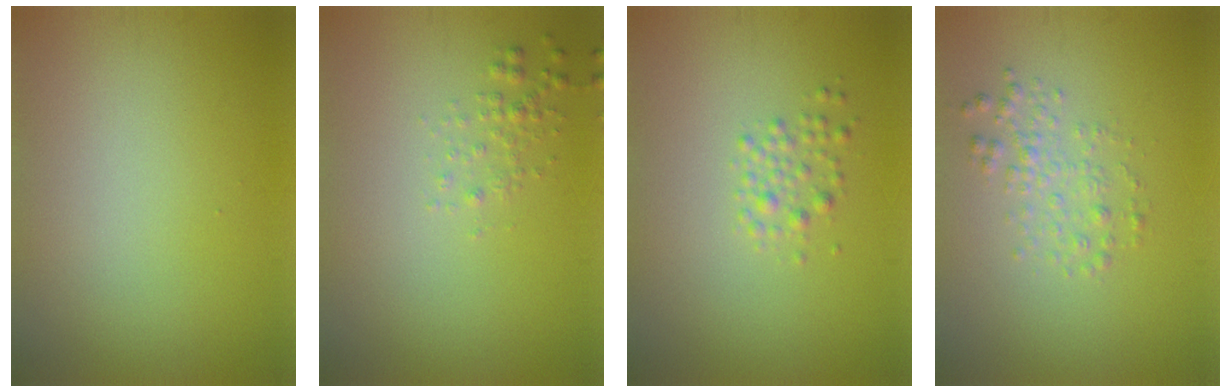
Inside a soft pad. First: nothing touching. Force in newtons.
{"total": 1.1, "press": 1.1, "slide": 0.1}
{"total": 1.6, "press": 1.6, "slide": 0.0}
{"total": 2.0, "press": 2.0, "slide": 0.1}